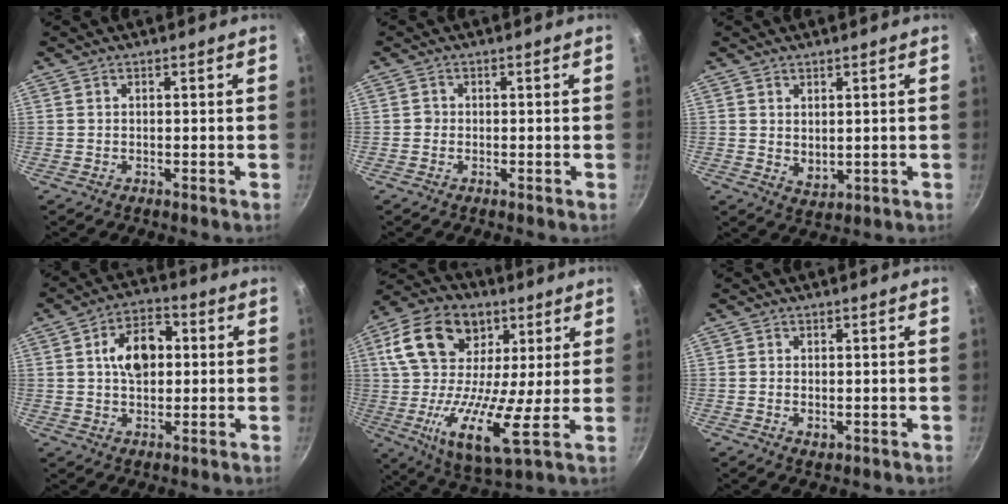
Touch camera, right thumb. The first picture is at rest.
{"total": 0.7, "force": [-0.3, 0.7, 0.1], "torque": [0.002, 0.002, -0.008]}
{"total": 3.4, "force": [1.2, 2.3, 2.2], "torque": [-0.029, -0.018, 0.027]}
{"total": 10.1, "force": [1.5, 6.7, 7.4], "torque": [-0.089, 0.013, 0.016]}
{"total": 21.4, "force": [5.5, 12.5, 16.5], "torque": [-0.281, -0.016, 0.071]}
{"total": 1.9, "force": [-0.1, 1.3, 1.4], "torque": [-0.021, -0.004, -0.001]}